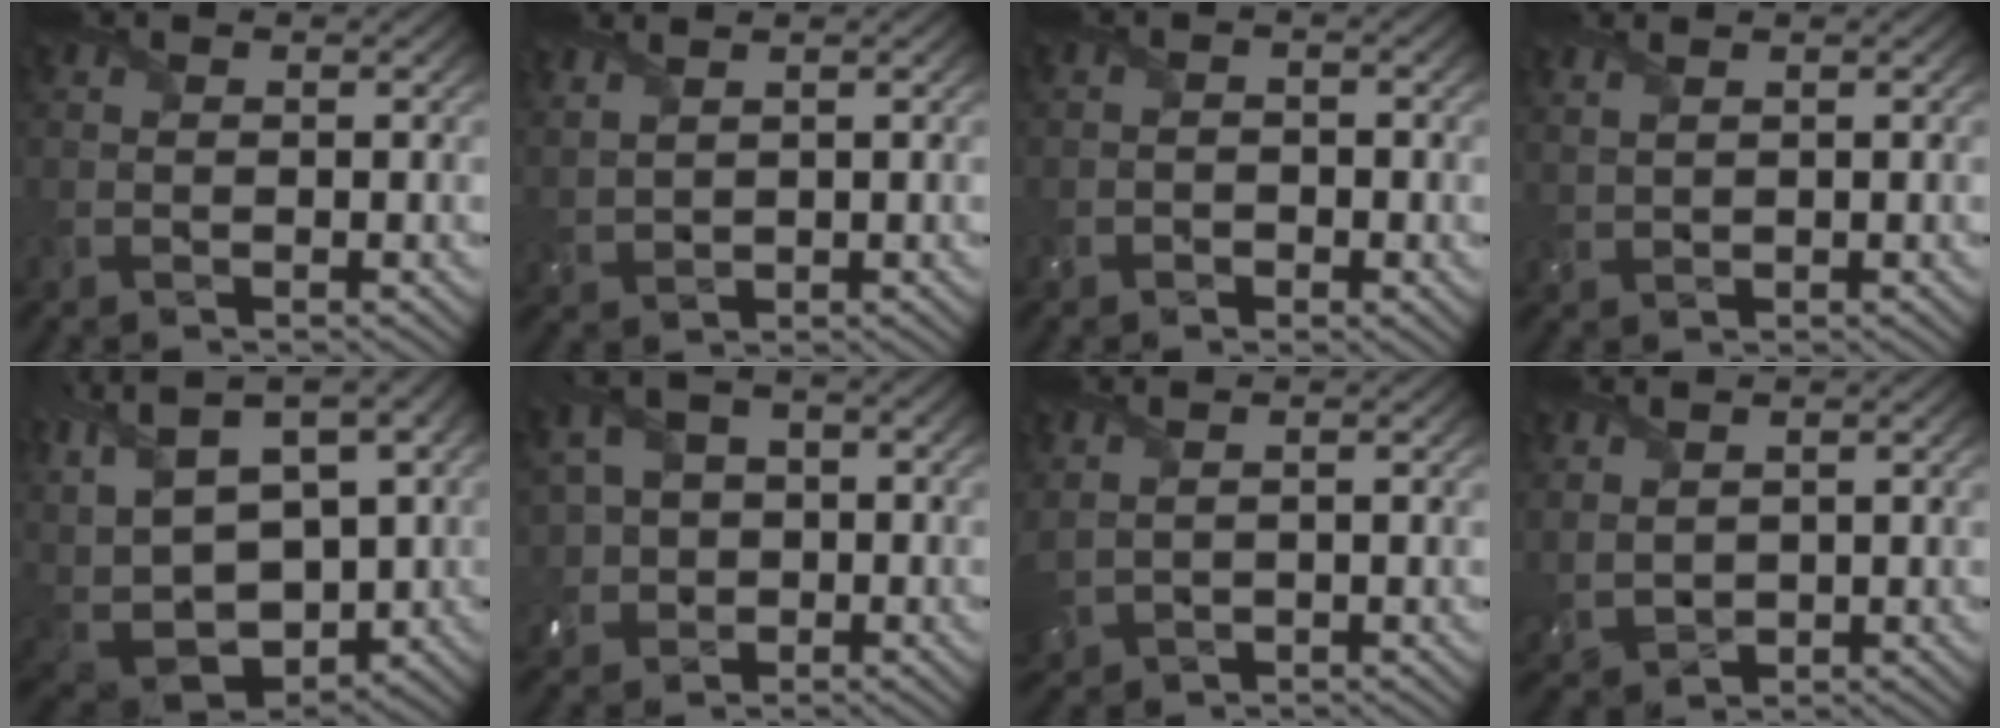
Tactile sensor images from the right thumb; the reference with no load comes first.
{"total": 2.9, "force": [2.2, 0.8, 1.6], "torque": [-0.044, 0.003, 0.047]}
{"total": 2.0, "force": [-1.4, 1.3, 0.6], "torque": [-0.002, -0.004, -0.020]}
{"total": 1.9, "force": [1.4, 0.5, 1.2], "torque": [-0.024, 0.001, 0.029]}
{"total": 16.6, "force": [2.3, 10.2, 12.9], "torque": [-0.272, 0.000, 0.087]}
{"total": 7.3, "force": [0.2, 5.9, 4.2], "torque": [-0.117, 0.001, 0.005]}
{"total": 2.8, "force": [1.3, 1.3, 2.1], "torque": [-0.067, 0.002, 0.035]}
{"total": 3.3, "force": [2.0, 1.9, 2.0], "torque": [-0.066, 0.001, 0.048]}